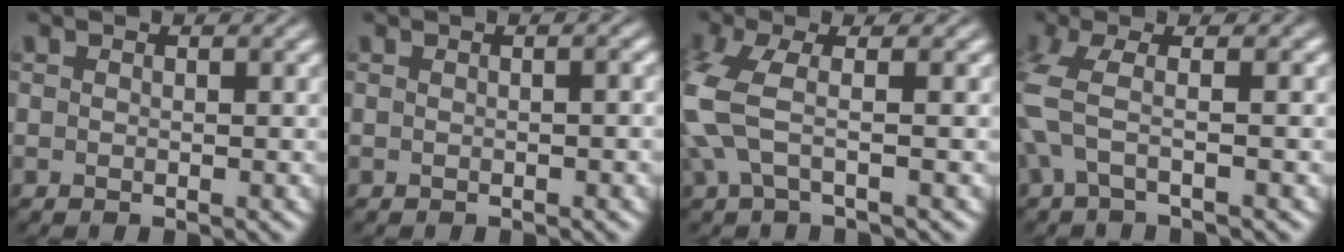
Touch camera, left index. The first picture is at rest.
{"total": 1.0, "force": [0.0, 0.1, 1.0], "torque": [-0.012, 0.002, -0.001]}
{"total": 4.6, "force": [-0.2, 1.5, 4.3], "torque": [-0.121, 0.000, -0.008]}
{"total": 3.9, "force": [-0.3, 0.7, 3.9], "torque": [-0.094, 0.002, -0.013]}